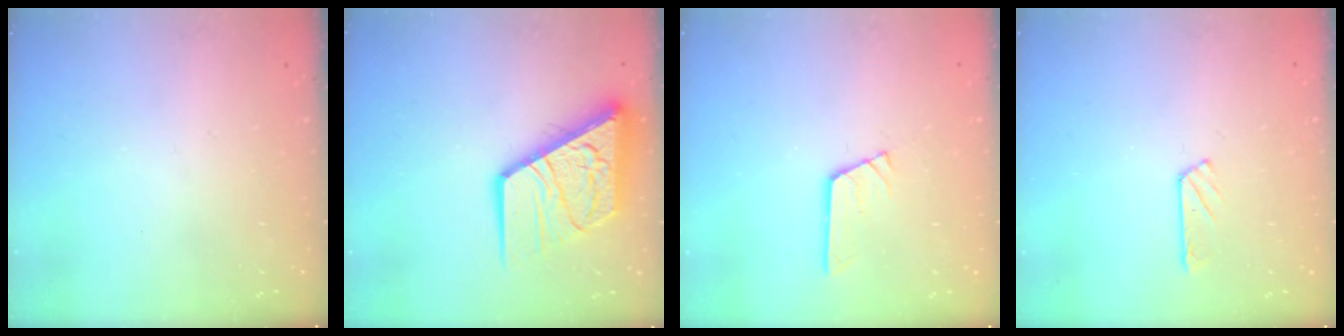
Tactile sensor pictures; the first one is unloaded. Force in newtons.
{"total": 20.6, "press": 20.5, "slide": 1.9}
{"total": 3.5, "press": 3.5, "slide": 0.1}
{"total": 2.4, "press": 2.3, "slide": 0.3}